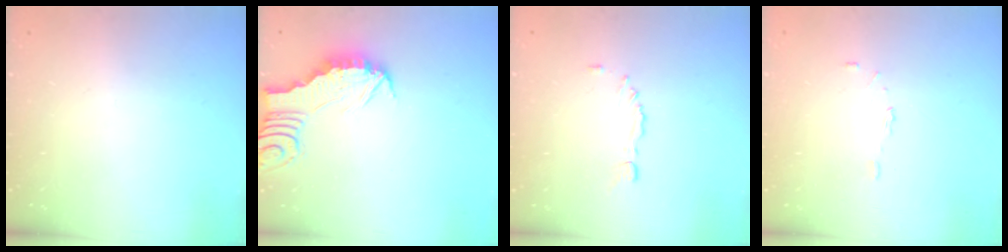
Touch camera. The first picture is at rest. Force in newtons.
{"total": 2.6, "press": 2.6, "slide": 0.2}
{"total": 5.9, "press": 5.9, "slide": 0.7}
{"total": 5.9, "press": 5.9, "slide": 0.5}